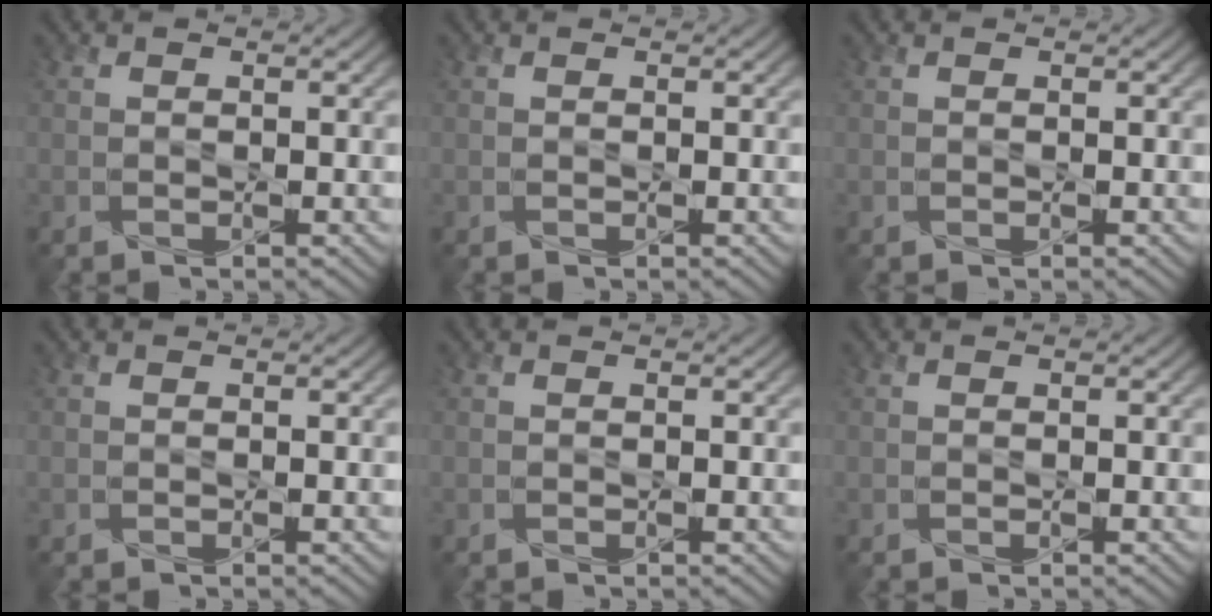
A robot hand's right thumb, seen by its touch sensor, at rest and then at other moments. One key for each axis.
{"total": 0.0}
{"total": 0.0}
{"total": 0.0}
{"total": 0.0}
{"total": 0.0}